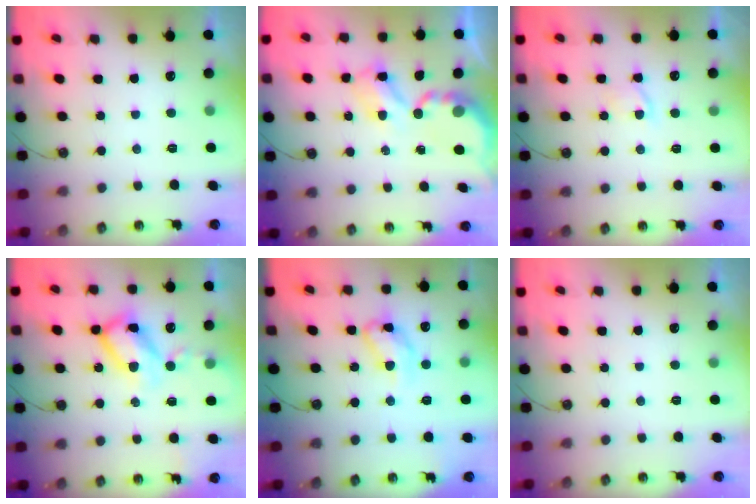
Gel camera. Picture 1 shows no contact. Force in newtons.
{"total": 5.5, "press": 5.5, "slide": 0.3}
{"total": 2.1, "press": 2.1, "slide": 0.4}
{"total": 14.4, "press": 14.3, "slide": 1.3}
{"total": 12.1, "press": 12.1, "slide": 0.9}
{"total": 0.0}